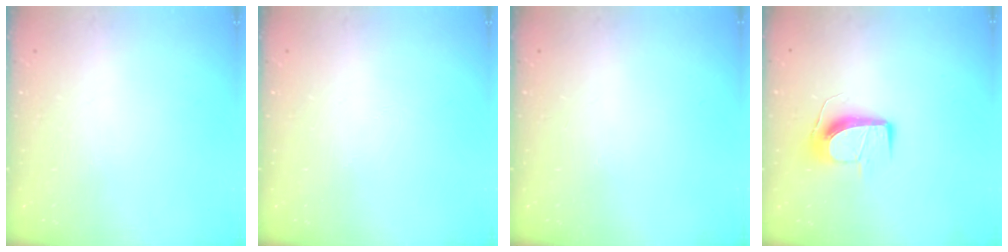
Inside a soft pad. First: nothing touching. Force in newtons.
{"total": 0.0}
{"total": 0.0}
{"total": 10.2, "press": 10.2, "slide": 0.0}